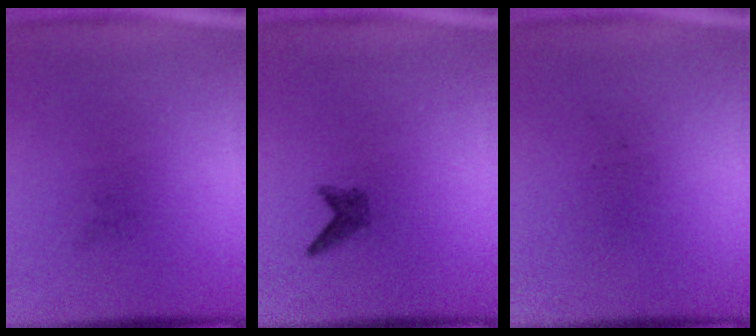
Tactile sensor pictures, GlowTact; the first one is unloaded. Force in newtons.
{"total": 1.2}
{"total": 0.0}